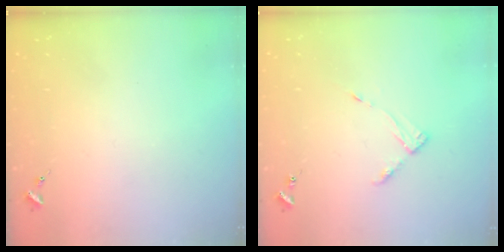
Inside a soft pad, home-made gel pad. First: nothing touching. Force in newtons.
{"total": 4.9, "press": 4.8, "slide": 0.6}